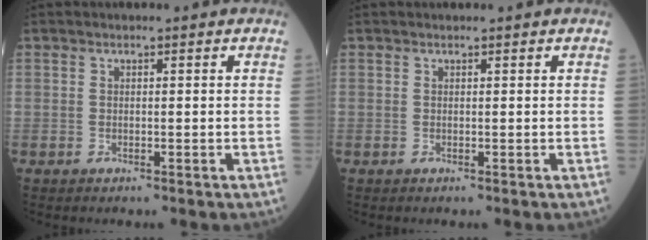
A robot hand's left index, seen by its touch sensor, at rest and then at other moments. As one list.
[{"total": 0.0}]